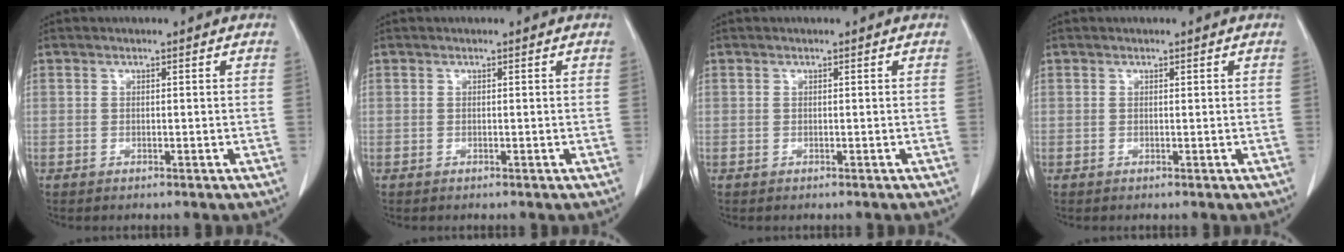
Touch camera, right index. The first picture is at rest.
{"total": 0.0}
{"total": 0.0}
{"total": 0.0}